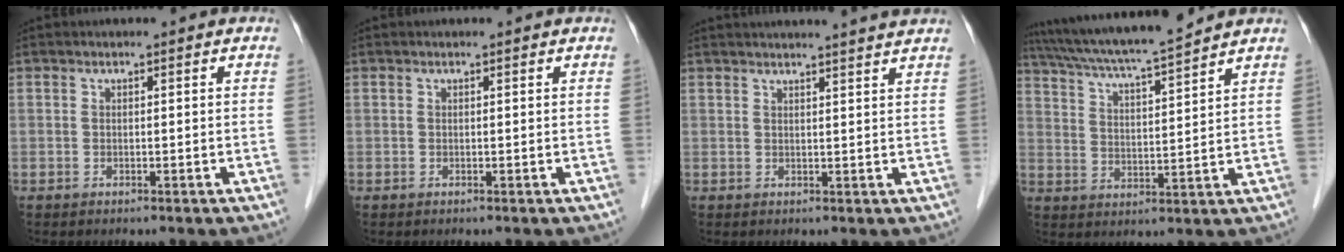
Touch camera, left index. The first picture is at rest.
{"total": 0.7, "force": [0.6, 0.1, 0.2], "torque": [-0.006, 0.006, 0.007]}
{"total": 11.1, "force": [10.4, -0.6, 3.7], "torque": [-0.053, 0.006, 0.115]}
{"total": 13.9, "force": [12.5, -0.1, 6.2], "torque": [-0.119, 0.016, 0.206]}